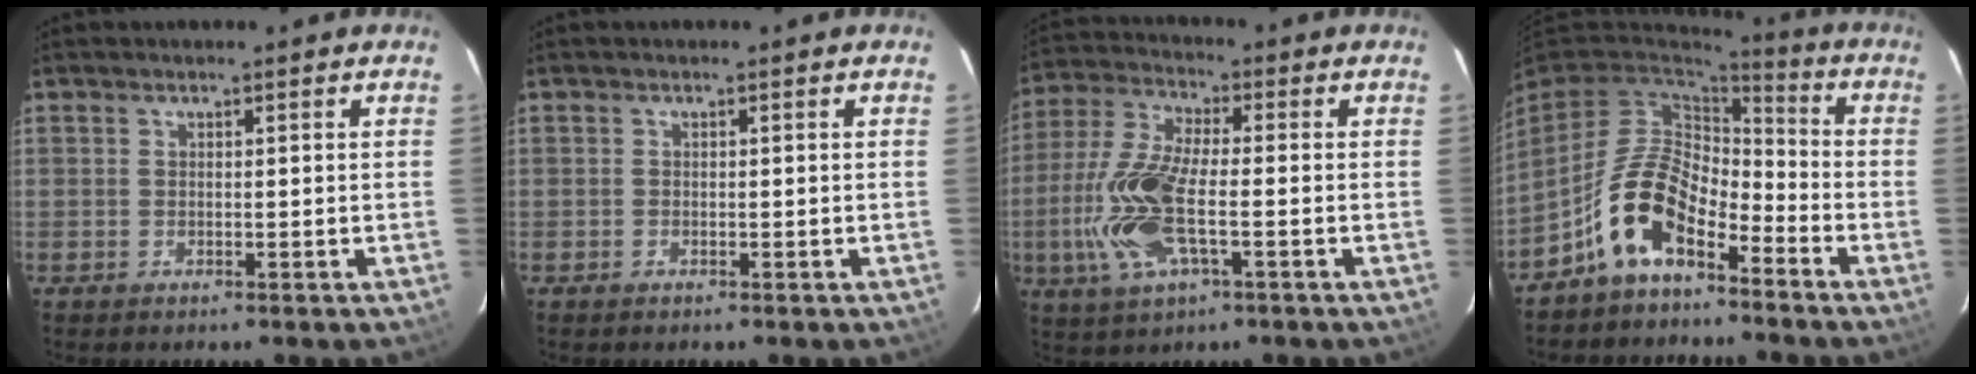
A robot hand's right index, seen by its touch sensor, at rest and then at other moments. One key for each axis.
{"total": 0.0}
{"total": 14.4, "fx": -3.4, "fy": 5.0, "fz": 13.0, "tx": -0.292, "ty": -0.004, "tz": -0.073}
{"total": 11.6, "fx": -6.7, "fy": 5.7, "fz": 7.5, "tx": -0.152, "ty": 0.016, "tz": -0.129}